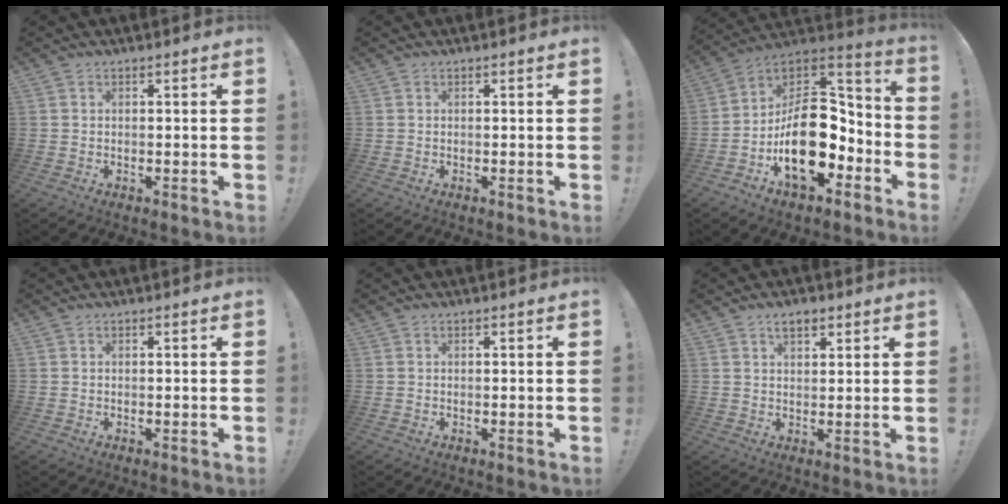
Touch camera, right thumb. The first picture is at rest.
{"total": 0.0}
{"total": 22.2, "force": [-4.6, 13.9, 16.7], "torque": [-0.255, 0.020, -0.062]}
{"total": 0.0}
{"total": 0.0}
{"total": 4.2, "force": [2.5, 2.2, 2.4], "torque": [-0.034, -0.006, 0.043]}